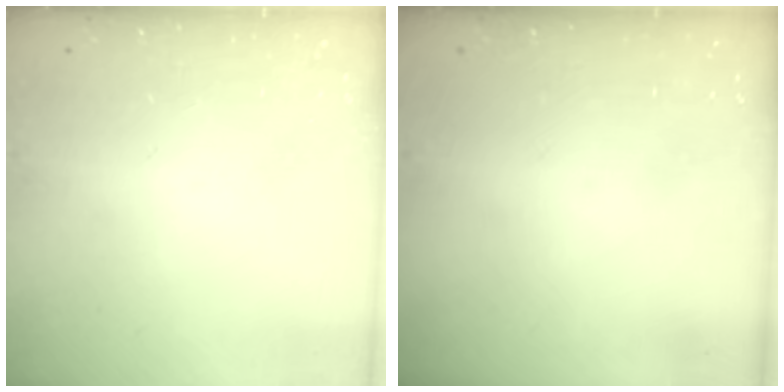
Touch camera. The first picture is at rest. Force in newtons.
{"total": 0.0}